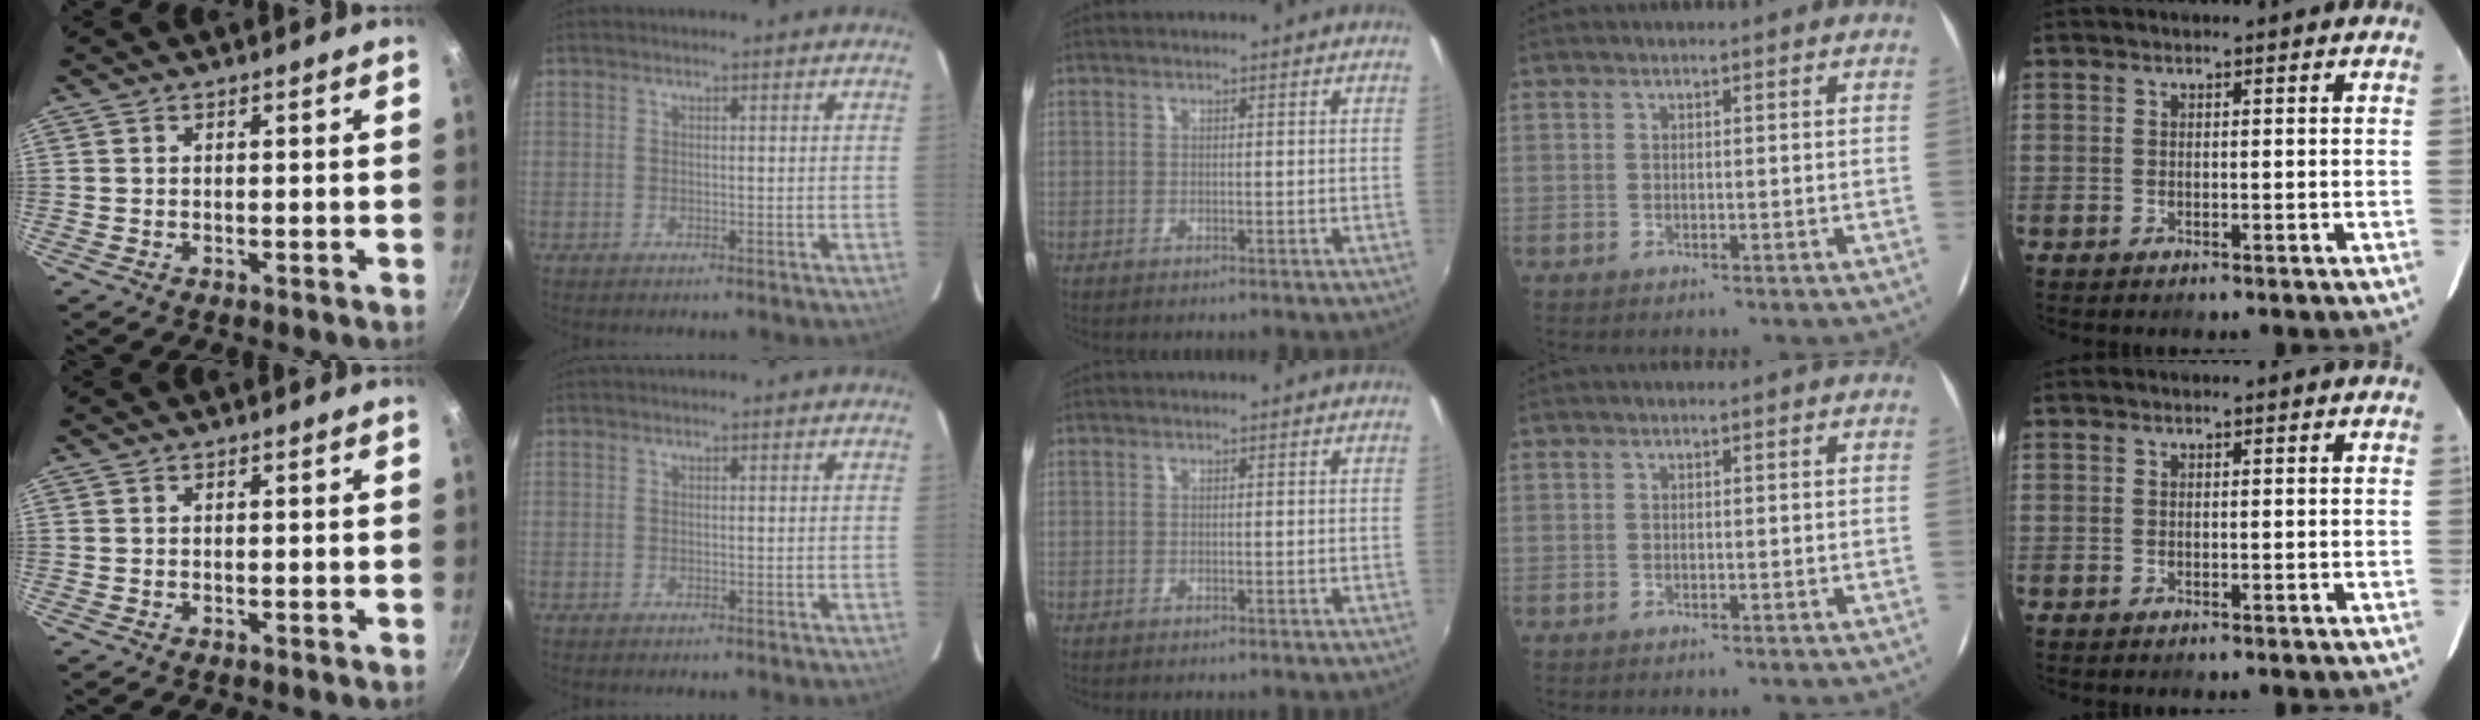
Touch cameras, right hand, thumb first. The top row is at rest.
{}